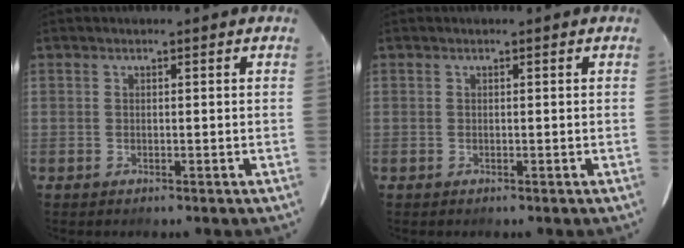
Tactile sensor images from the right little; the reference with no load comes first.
{"total": 0.0}